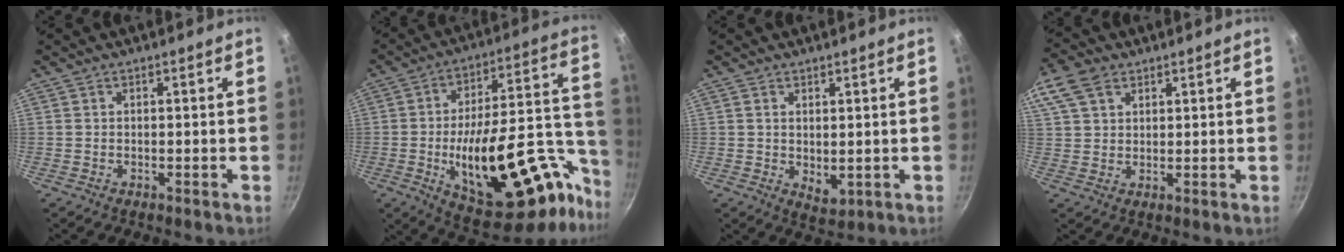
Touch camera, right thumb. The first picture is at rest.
{"total": 31.9, "force": [-11.1, 14.1, 26.4], "torque": [-0.331, 0.058, -0.152]}
{"total": 3.7, "force": [0.8, 2.2, 2.9], "torque": [-0.043, -0.011, 0.017]}
{"total": 9.1, "force": [4.9, 6.0, 4.8], "torque": [-0.094, 0.011, 0.090]}